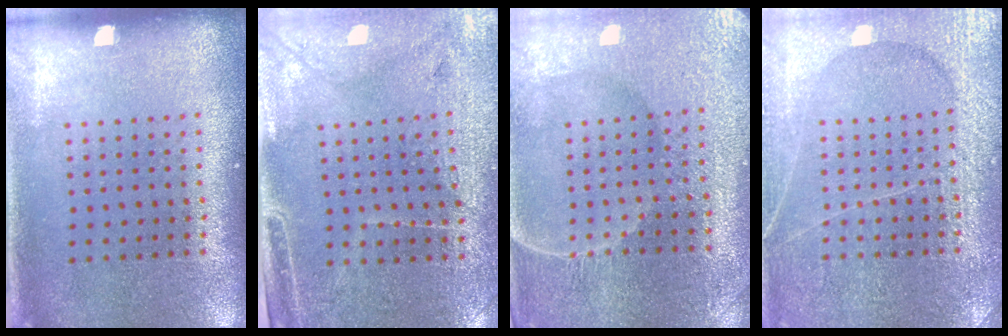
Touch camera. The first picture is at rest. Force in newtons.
{"total": 3.0, "press": 2.8, "slide": 1.3}
{"total": 4.3, "press": 4.1, "slide": 1.3}
{"total": 5.8, "press": 5.7, "slide": 0.8}